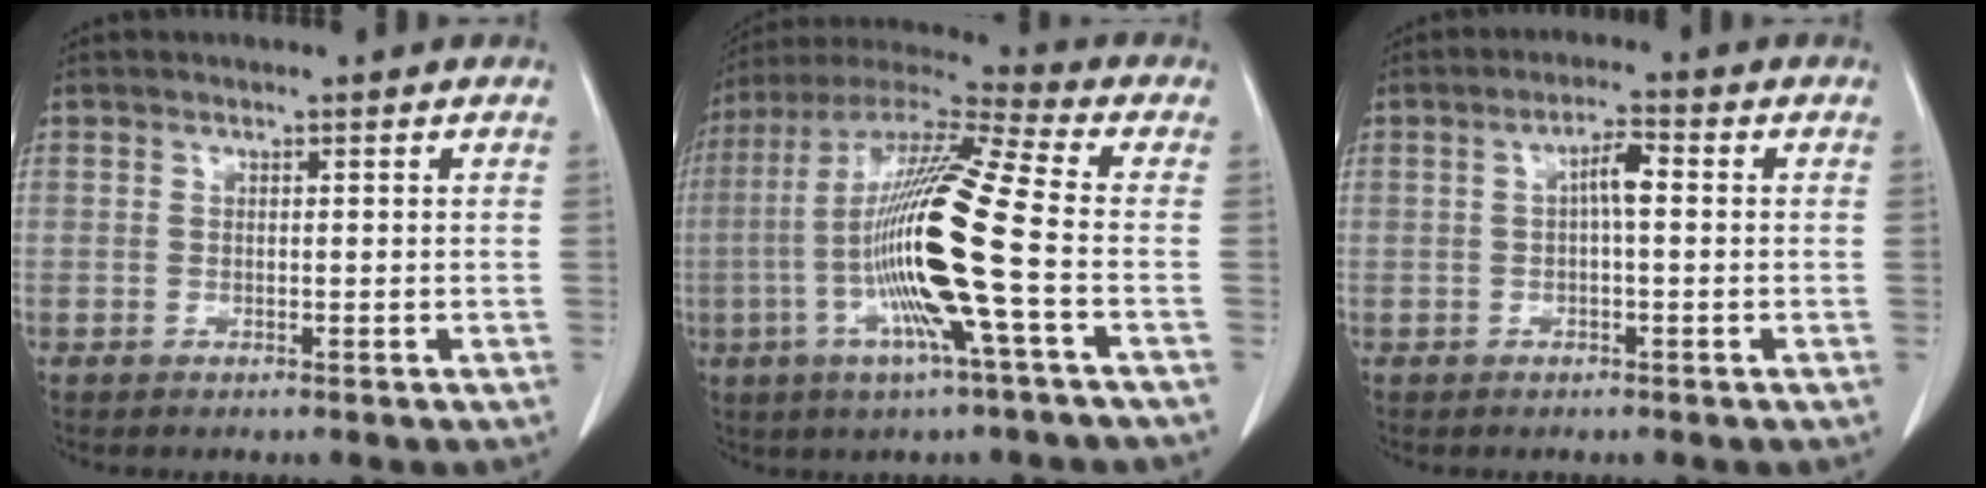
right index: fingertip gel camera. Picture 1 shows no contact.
{"total": 18.2, "force": [-3.7, -0.3, 17.8], "torque": [-0.358, -0.007, -0.083]}
{"total": 3.4, "force": [0.3, 0.7, 3.3], "torque": [-0.058, 0.010, 0.002]}